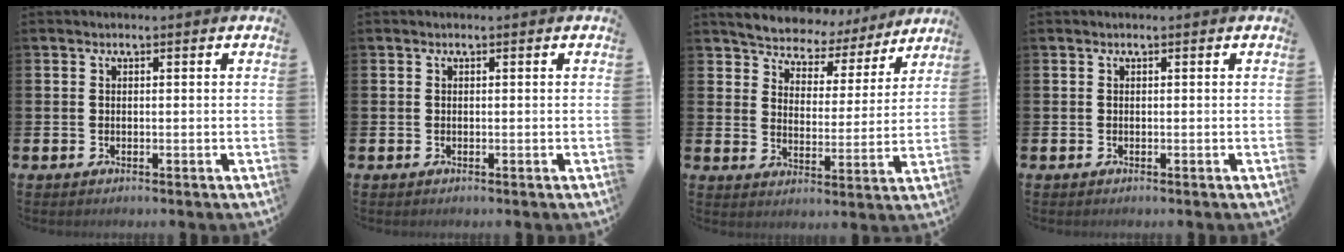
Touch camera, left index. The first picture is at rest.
{"total": 0.0}
{"total": 6.1, "force": [5.8, 1.8, 0.3], "torque": [-0.037, -0.051, 0.100]}
{"total": 0.0}